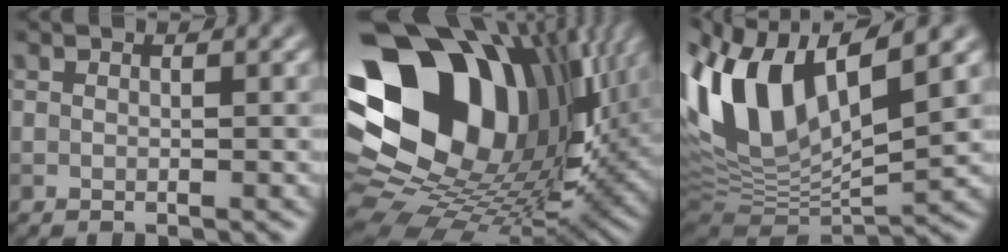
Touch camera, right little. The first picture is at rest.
{"total": 20.9, "force": [6.6, 14.6, 13.4], "torque": [-0.279, -0.016, 0.140]}
{"total": 12.6, "force": [4.0, 5.7, 10.5], "torque": [-0.217, 0.003, 0.072]}